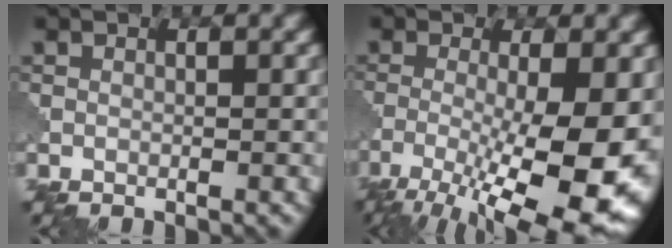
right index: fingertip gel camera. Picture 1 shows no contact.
{"total": 13.5, "force": [-4.7, 4.2, 12.0], "torque": [-0.193, -0.023, -0.069]}